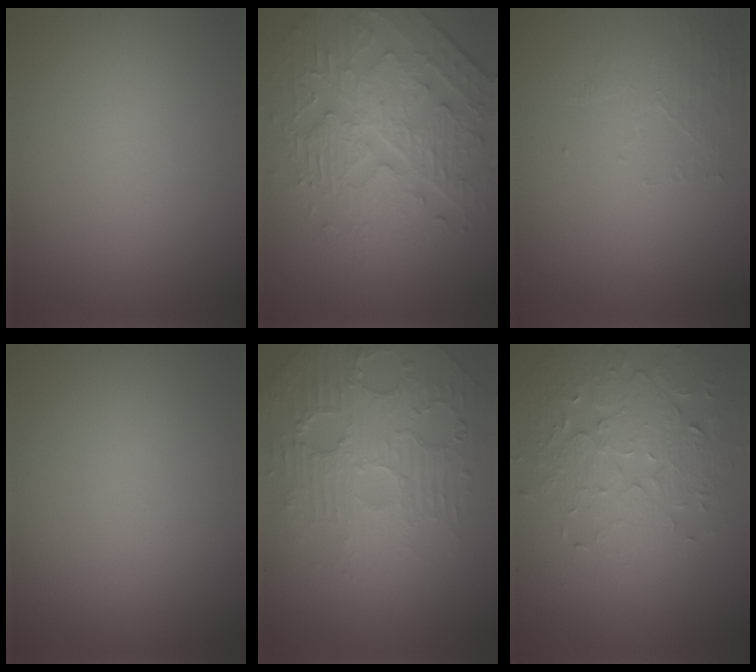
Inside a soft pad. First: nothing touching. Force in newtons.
{"total": 4.6, "press": 4.6, "slide": 0.1}
{"total": 1.5, "press": 0.5, "slide": 1.4}
{"total": 0.0}
{"total": 5.4, "press": 3.8, "slide": 3.9}
{"total": 4.7, "press": 3.4, "slide": 3.2}